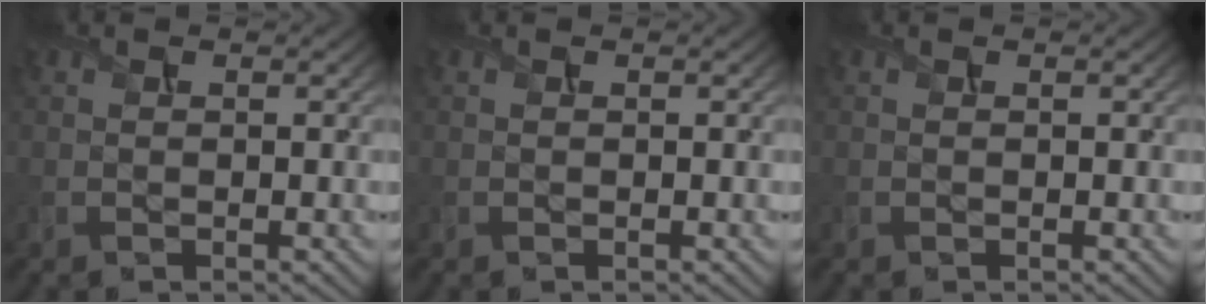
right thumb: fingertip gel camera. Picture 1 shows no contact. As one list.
[{"total": 0.0}, {"total": 0.0}]